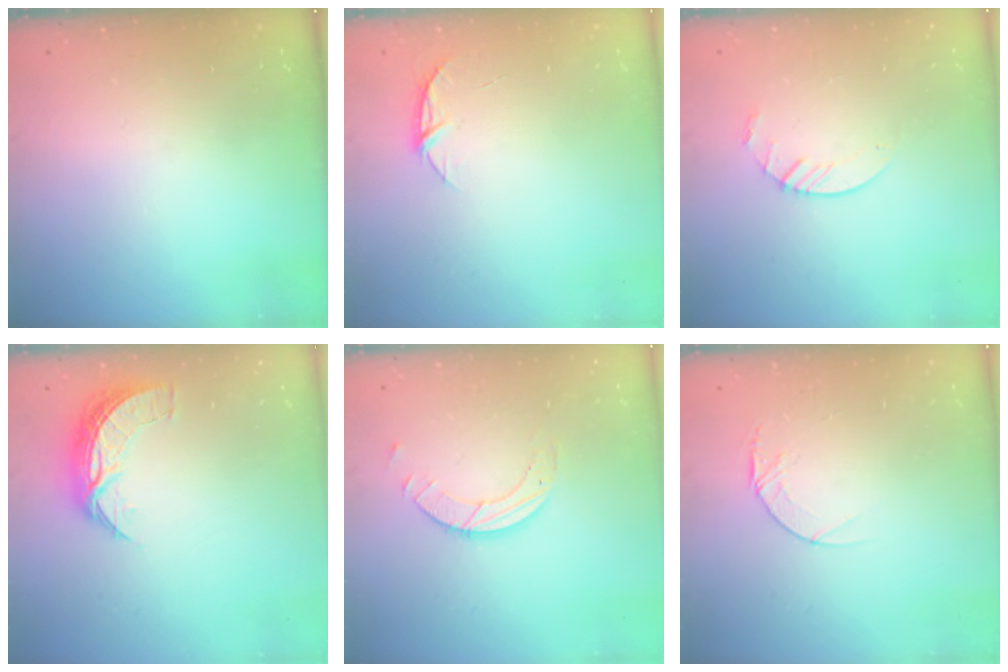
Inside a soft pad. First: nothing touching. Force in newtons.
{"total": 5.4, "press": 5.4, "slide": 0.6}
{"total": 4.9, "press": 4.9, "slide": 0.4}
{"total": 7.7, "press": 7.7, "slide": 0.7}
{"total": 4.2, "press": 4.2, "slide": 0.3}
{"total": 4.6, "press": 4.6, "slide": 0.4}